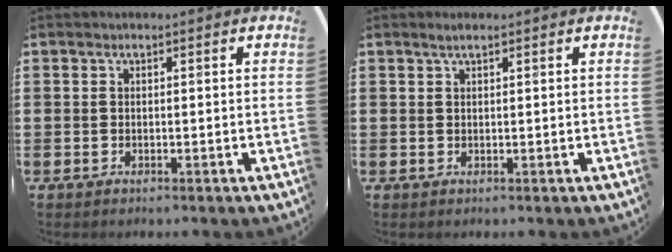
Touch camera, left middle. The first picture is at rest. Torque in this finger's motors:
{"motor_torque": [0.28, -0.20, 0.03, 0.01]}